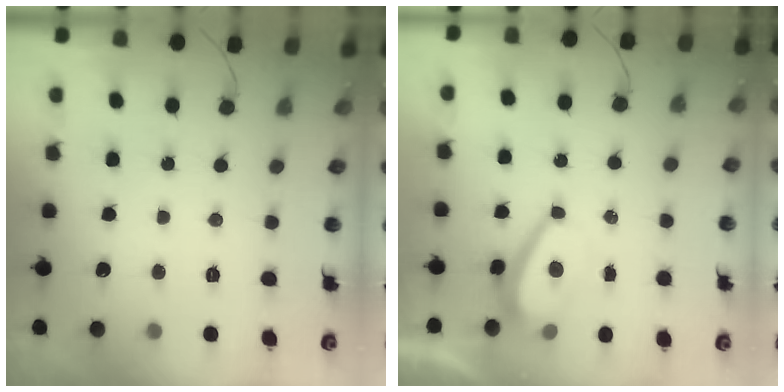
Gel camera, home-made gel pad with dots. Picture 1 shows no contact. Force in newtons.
{"total": 3.0, "press": 2.9, "slide": 0.6}